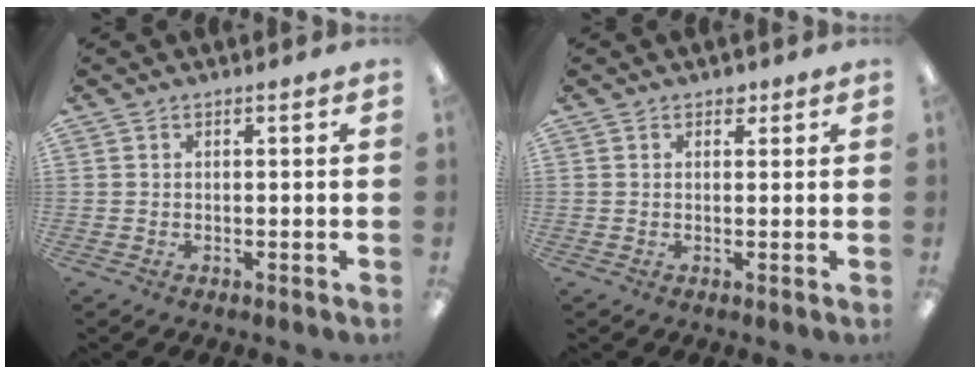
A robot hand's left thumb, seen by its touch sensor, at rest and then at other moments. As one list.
[{"total": 1.9, "force": [1.1, 1.3, 0.9], "torque": [-0.001, -0.004, 0.016]}]